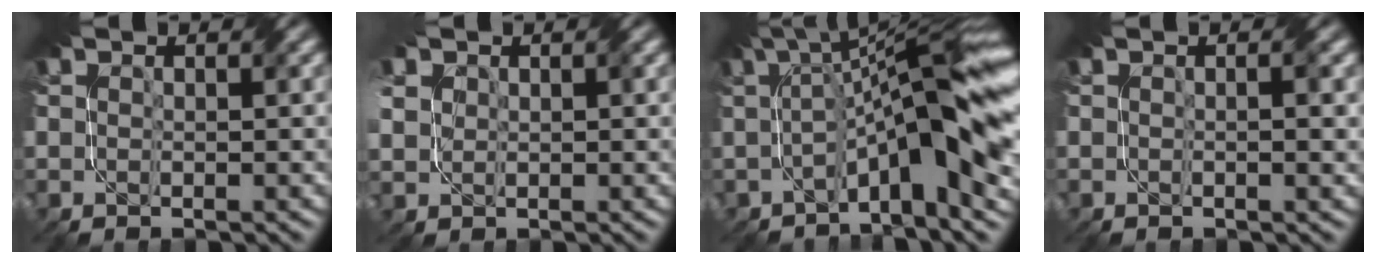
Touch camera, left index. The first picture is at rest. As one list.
[{"total": 2.5, "force": [1.4, 2.0, 0.6], "torque": [-0.025, 0.012, 0.023]}, {"total": 10.2, "force": [-0.7, 2.6, 9.8], "torque": [-0.144, 0.025, -0.025]}, {"total": 1.4, "force": [0.2, 0.4, 1.4], "torque": [-0.016, 0.002, -0.001]}]